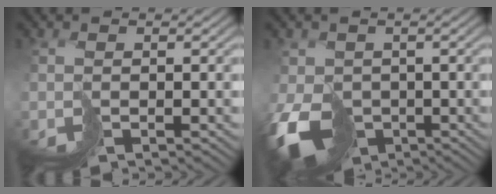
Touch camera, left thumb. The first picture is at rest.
{"total": 8.8, "force": [-3.5, 6.7, 4.6], "torque": [-0.110, -0.034, -0.059]}